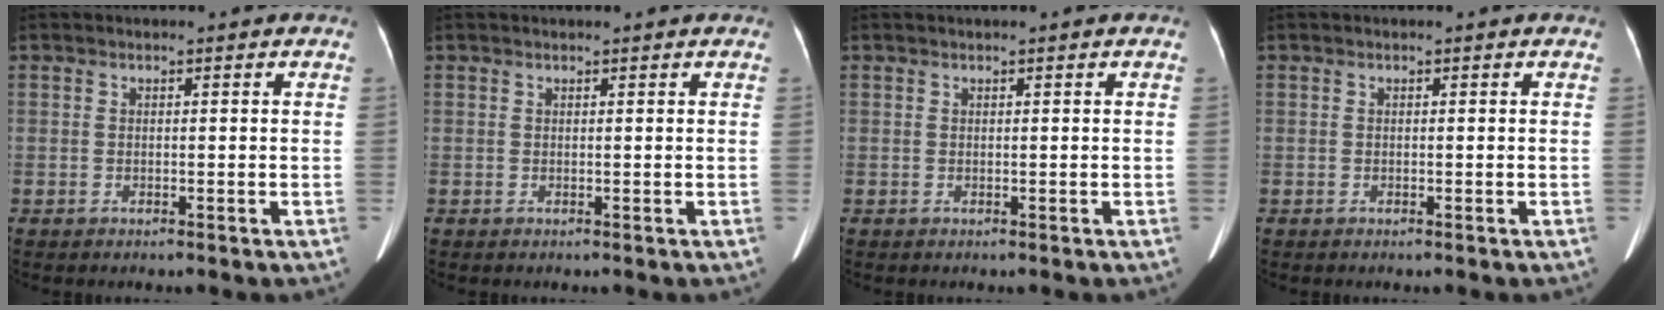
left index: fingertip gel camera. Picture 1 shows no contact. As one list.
[{"total": 1.4, "force": [1.3, -0.1, 0.5], "torque": [-0.010, 0.014, 0.018]}, {"total": 0.0}, {"total": 0.0}]